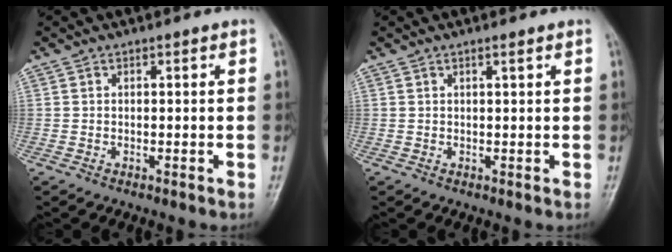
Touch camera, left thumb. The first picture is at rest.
{"total": 0.9, "force": [0.6, 0.1, 0.7], "torque": [-0.011, -0.001, 0.009]}